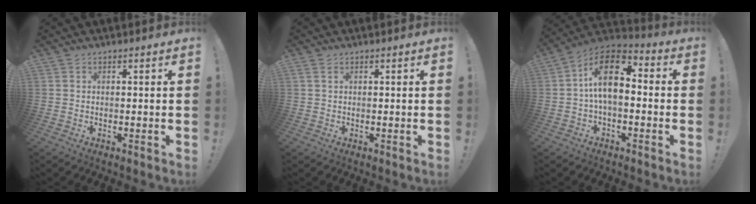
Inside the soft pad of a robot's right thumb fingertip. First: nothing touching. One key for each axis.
{"total": 1.4, "fx": 0.6, "fy": 0.9, "fz": 0.8, "tx": -0.021, "ty": 0.004, "tz": 0.013}
{"total": 14.0, "fx": 1.7, "fy": 8.1, "fz": 11.2, "tx": -0.197, "ty": 0.007, "tz": 0.030}